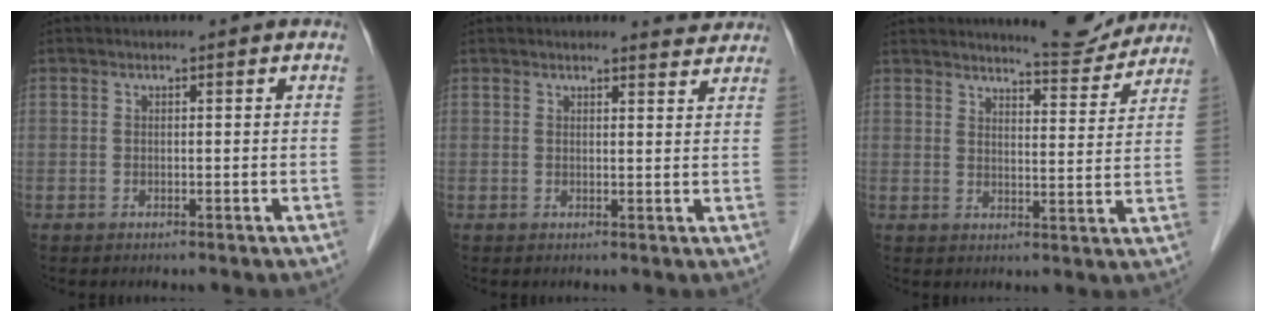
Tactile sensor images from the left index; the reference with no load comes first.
{"total": 2.7, "force": [2.6, 0.4, -0.1], "torque": [-0.003, -0.008, 0.024]}
{"total": 7.9, "force": [7.7, 0.9, 1.2], "torque": [-0.018, -0.012, 0.097]}